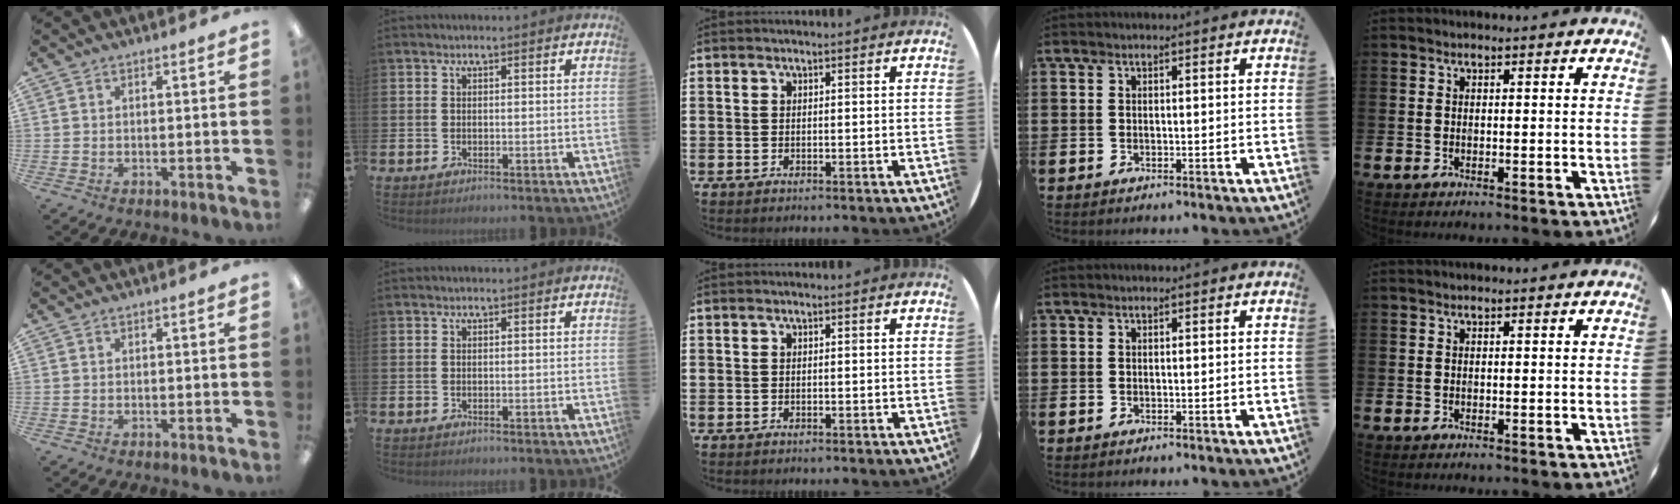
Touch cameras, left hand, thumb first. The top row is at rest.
{}